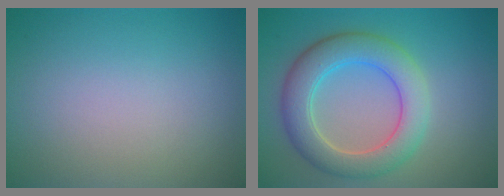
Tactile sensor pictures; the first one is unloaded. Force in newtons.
{"total": 6.0, "press": 6.0, "slide": 0.4}